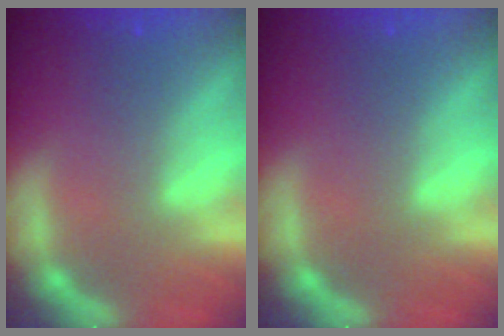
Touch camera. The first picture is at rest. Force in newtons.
{"total": 0.0}